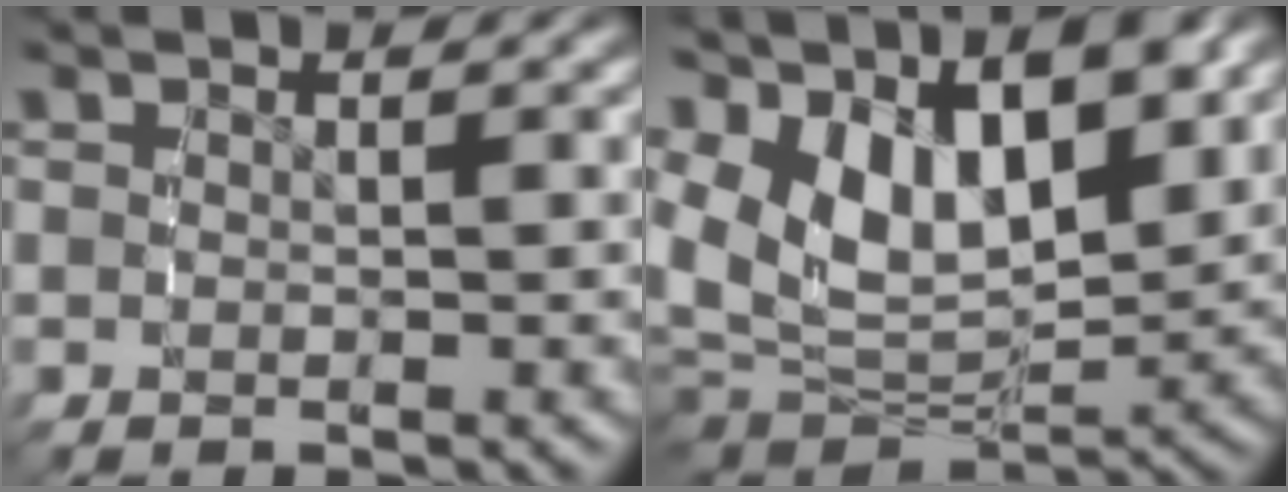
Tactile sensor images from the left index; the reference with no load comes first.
{"total": 11.8, "force": [1.9, 8.2, 8.3], "torque": [-0.164, -0.015, 0.037]}